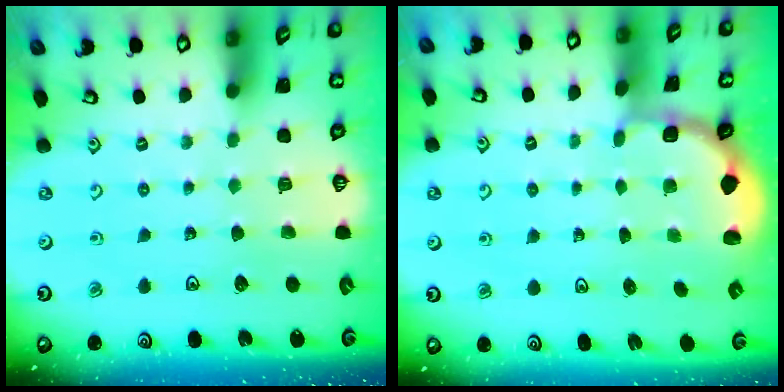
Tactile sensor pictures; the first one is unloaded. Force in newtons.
{"total": 1.8, "press": 1.6, "slide": 0.7}